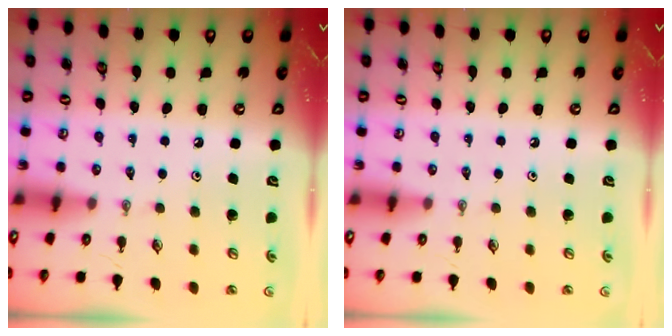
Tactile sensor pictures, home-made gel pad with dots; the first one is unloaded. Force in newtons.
{"total": 0.0}